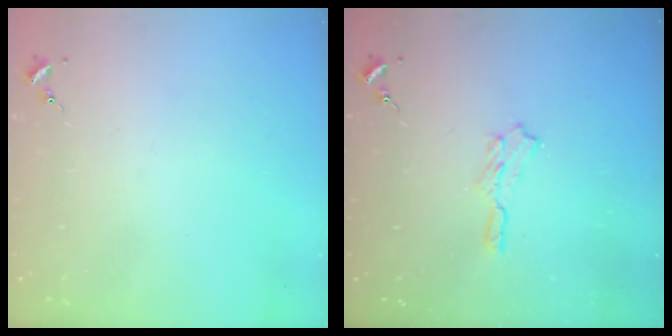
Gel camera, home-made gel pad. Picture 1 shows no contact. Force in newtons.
{"total": 5.5, "press": 5.5, "slide": 0.6}